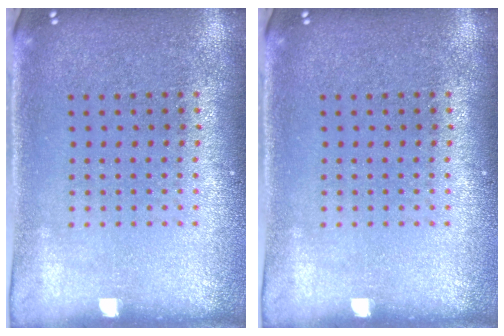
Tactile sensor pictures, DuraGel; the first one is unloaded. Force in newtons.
{"total": 0.0}